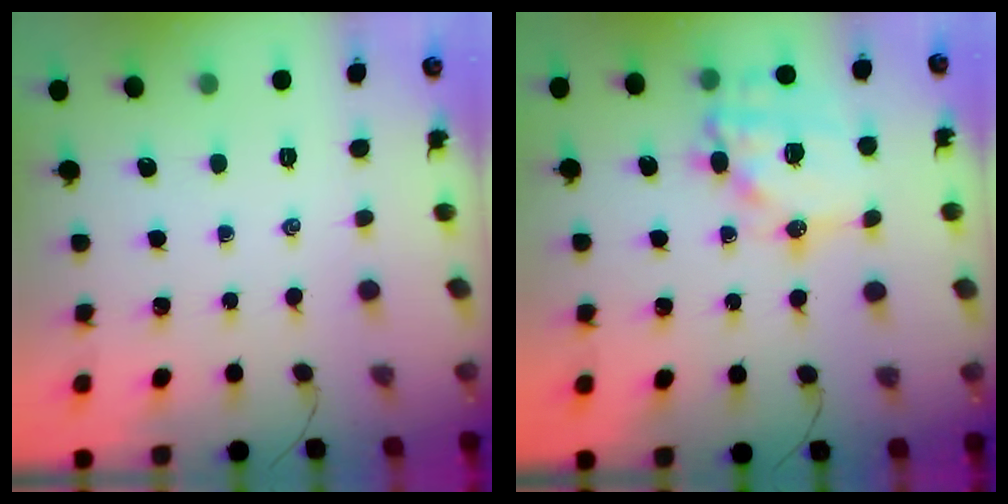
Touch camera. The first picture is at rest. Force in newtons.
{"total": 16.0, "press": 15.8, "slide": 2.9}